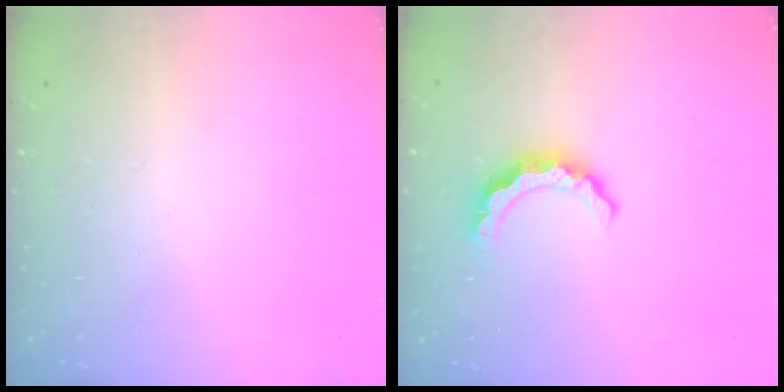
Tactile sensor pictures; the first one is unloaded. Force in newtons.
{"total": 7.2, "press": 7.1, "slide": 0.8}